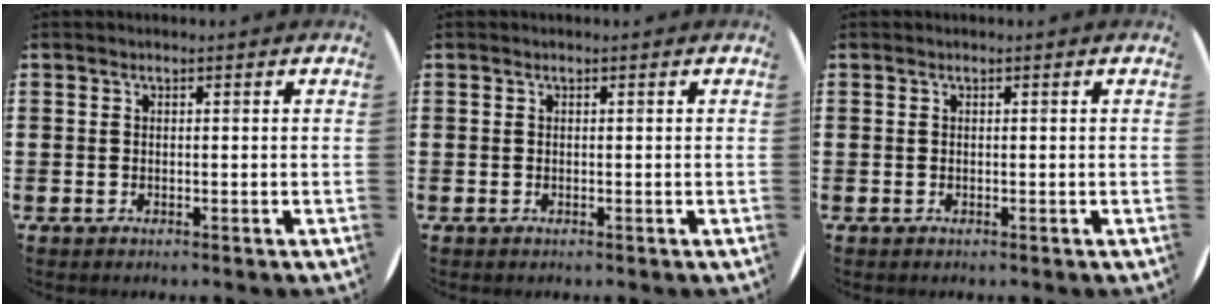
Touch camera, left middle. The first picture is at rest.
{"total": 0.0}
{"total": 0.0}